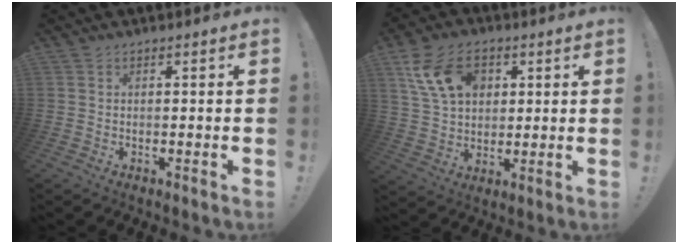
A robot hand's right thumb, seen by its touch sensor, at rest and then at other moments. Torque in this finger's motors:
{"motor_torque": [0.10, 0.24, 0.35, 0.50, 0.03]}